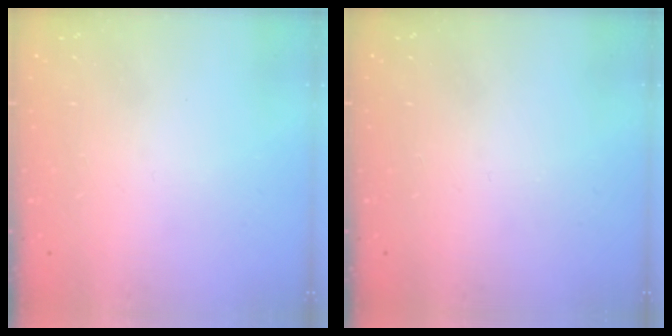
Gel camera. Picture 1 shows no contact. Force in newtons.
{"total": 0.0}